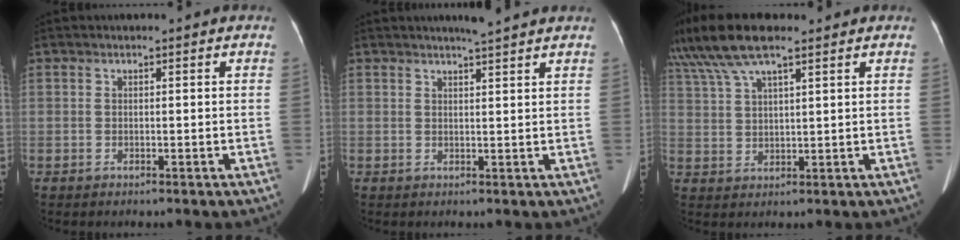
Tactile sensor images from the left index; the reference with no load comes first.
{"total": 4.2, "force": [3.8, -0.5, 1.8], "torque": [-0.027, 0.006, 0.049]}
{"total": 11.8, "force": [9.1, 2.4, 7.2], "torque": [-0.153, 0.036, 0.172]}